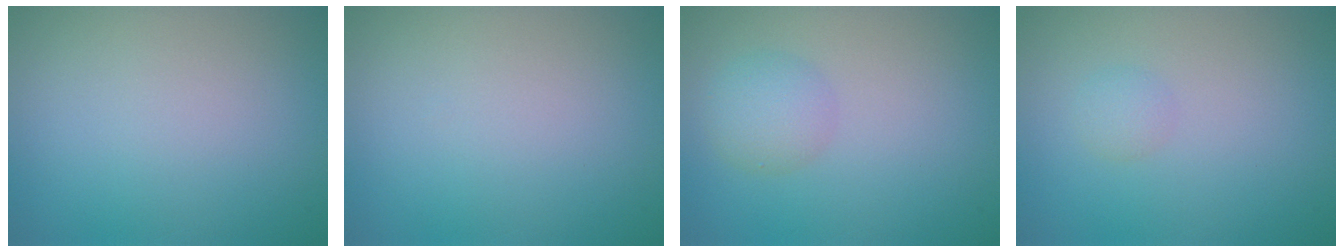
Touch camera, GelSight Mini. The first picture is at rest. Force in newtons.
{"total": 0.0}
{"total": 2.4, "press": 2.4, "slide": 0.0}
{"total": 1.0, "press": 1.0, "slide": 0.1}